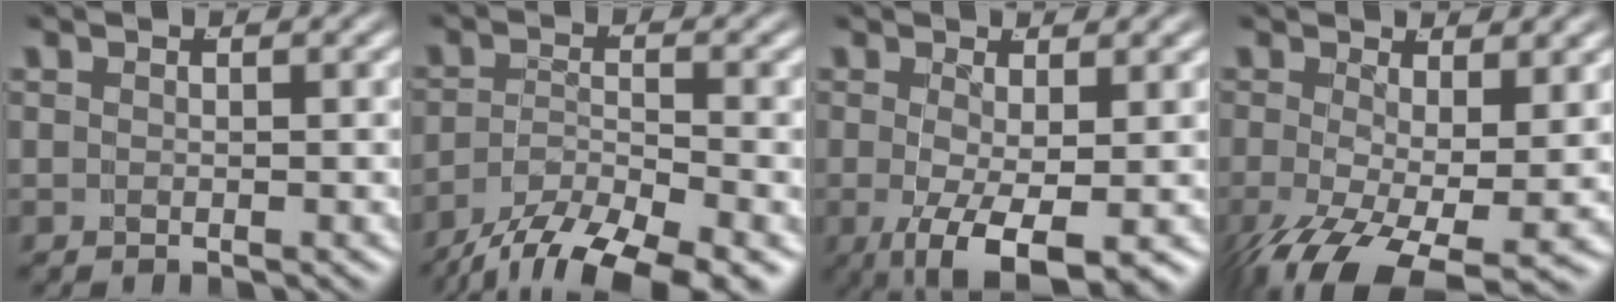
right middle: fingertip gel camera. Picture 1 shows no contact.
{"total": 7.9, "force": [-5.7, 3.1, 4.6], "torque": [-0.070, -0.018, -0.084]}
{"total": 7.3, "force": [-3.6, 2.7, 5.8], "torque": [-0.122, -0.047, -0.033]}
{"total": 7.9, "force": [-5.0, 3.2, 5.3], "torque": [-0.119, -0.063, -0.049]}